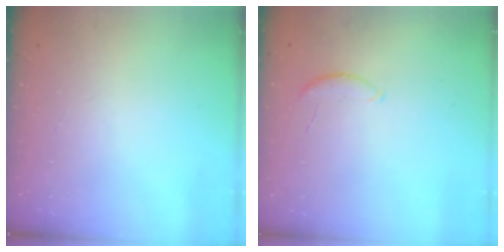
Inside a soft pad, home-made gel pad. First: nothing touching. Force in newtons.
{"total": 5.5, "press": 5.5, "slide": 0.5}